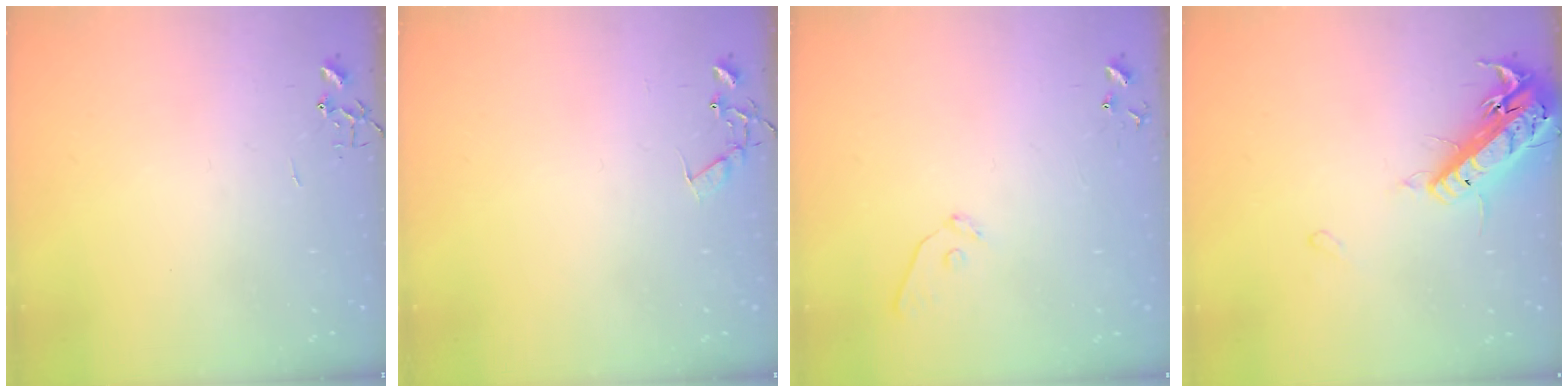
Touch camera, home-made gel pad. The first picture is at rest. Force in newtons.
{"total": 7.1, "press": 7.1, "slide": 0.5}
{"total": 7.4, "press": 7.4, "slide": 0.6}
{"total": 17.3, "press": 16.9, "slide": 3.7}